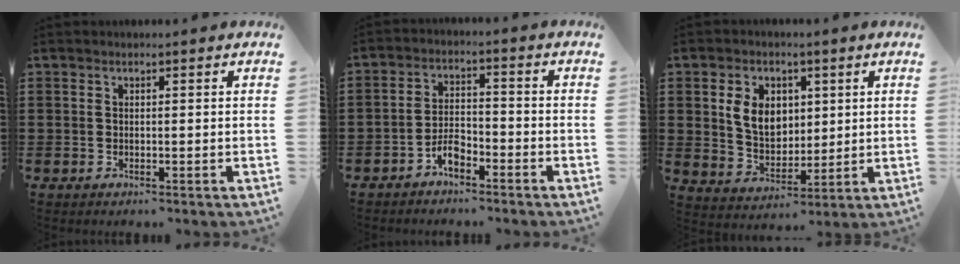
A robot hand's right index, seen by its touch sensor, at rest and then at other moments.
{"total": 3.9, "force": [-2.8, 1.4, 2.3], "torque": [-0.051, 0.005, -0.056]}
{"total": 7.3, "force": [1.9, 5.4, 4.4], "torque": [-0.104, 0.013, 0.031]}